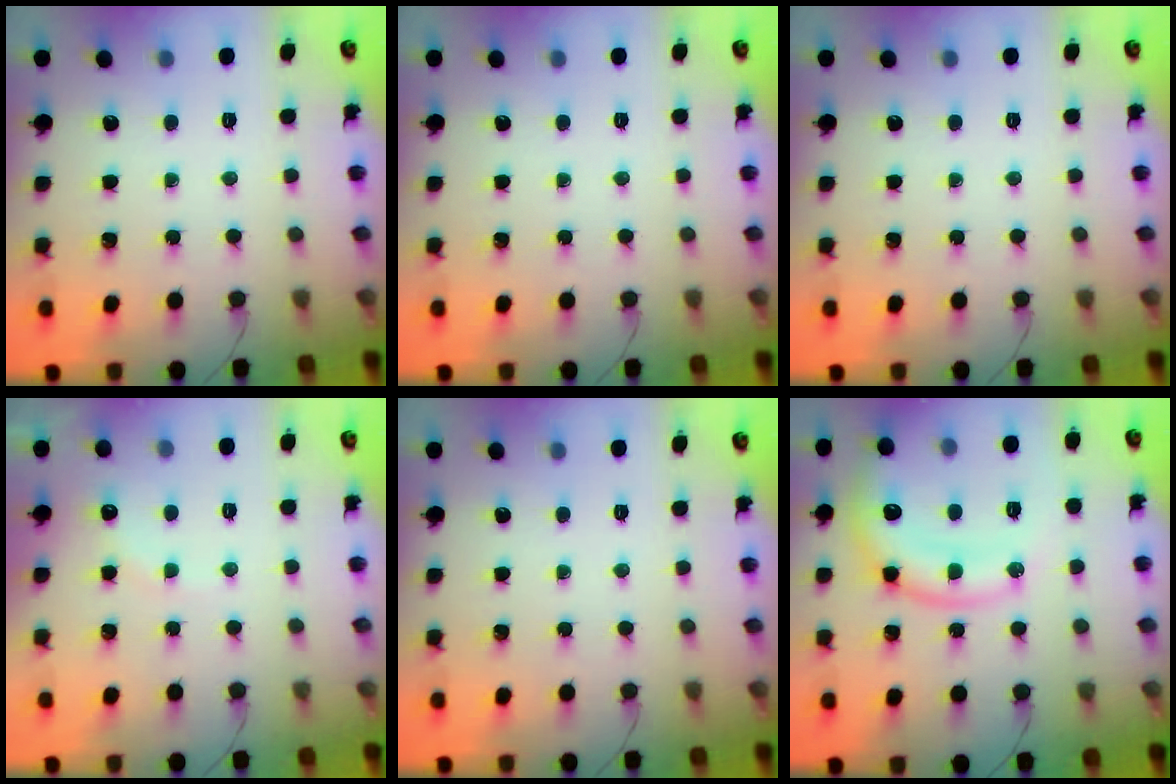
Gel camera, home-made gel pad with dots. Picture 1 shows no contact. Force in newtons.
{"total": 0.0}
{"total": 0.0}
{"total": 7.4, "press": 7.3, "slide": 1.1}
{"total": 0.0}
{"total": 15.1, "press": 15.0, "slide": 2.0}